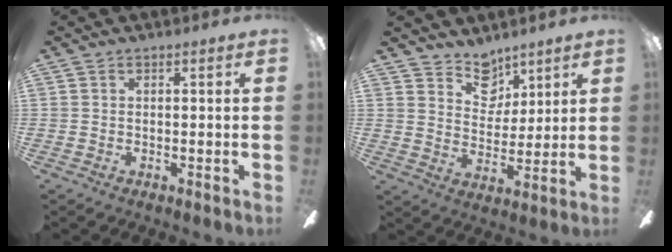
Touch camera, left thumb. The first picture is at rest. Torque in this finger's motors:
{"motor_torque": [0.17, 0.16, -0.20, -0.20, 0.09]}